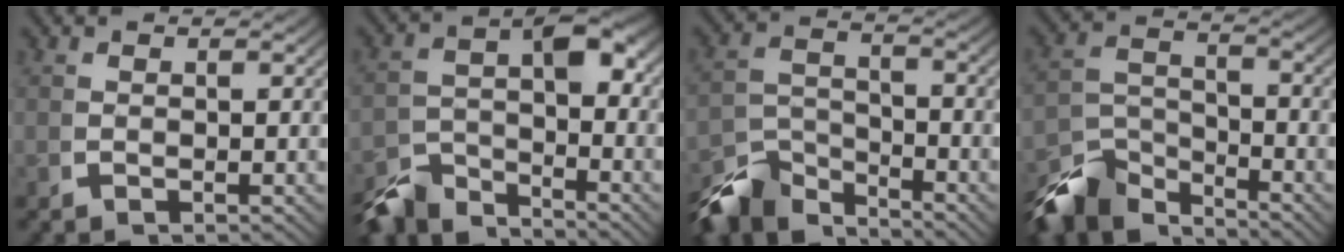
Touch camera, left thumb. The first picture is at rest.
{"total": 7.8, "force": [-4.0, 3.9, 5.4], "torque": [-0.070, -0.024, -0.069]}
{"total": 7.6, "force": [-5.6, 3.6, 3.6], "torque": [-0.053, -0.030, -0.093]}
{"total": 8.2, "force": [-5.7, 4.2, 4.3], "torque": [-0.069, -0.034, -0.091]}